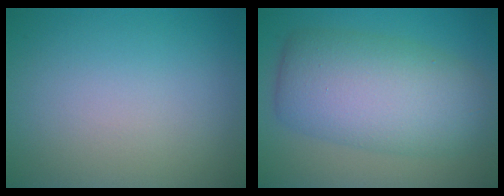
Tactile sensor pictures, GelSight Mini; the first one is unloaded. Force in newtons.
{"total": 9.0, "press": 9.0, "slide": 0.2}